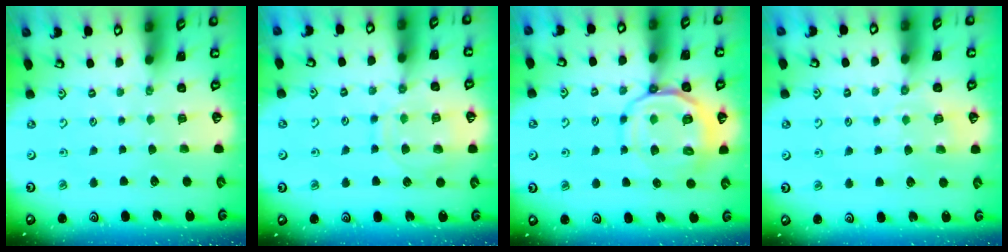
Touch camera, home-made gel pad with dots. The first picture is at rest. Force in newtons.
{"total": 12.2, "press": 12.1, "slide": 1.1}
{"total": 12.5, "press": 12.3, "slide": 1.9}
{"total": 4.1, "press": 4.0, "slide": 0.9}